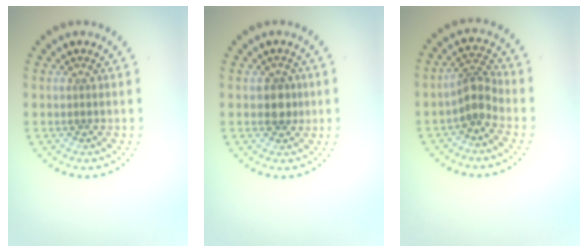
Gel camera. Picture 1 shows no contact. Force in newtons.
{"total": 1.9, "press": 1.7, "slide": 0.8}
{"total": 2.7, "press": 2.1, "slide": 1.7}